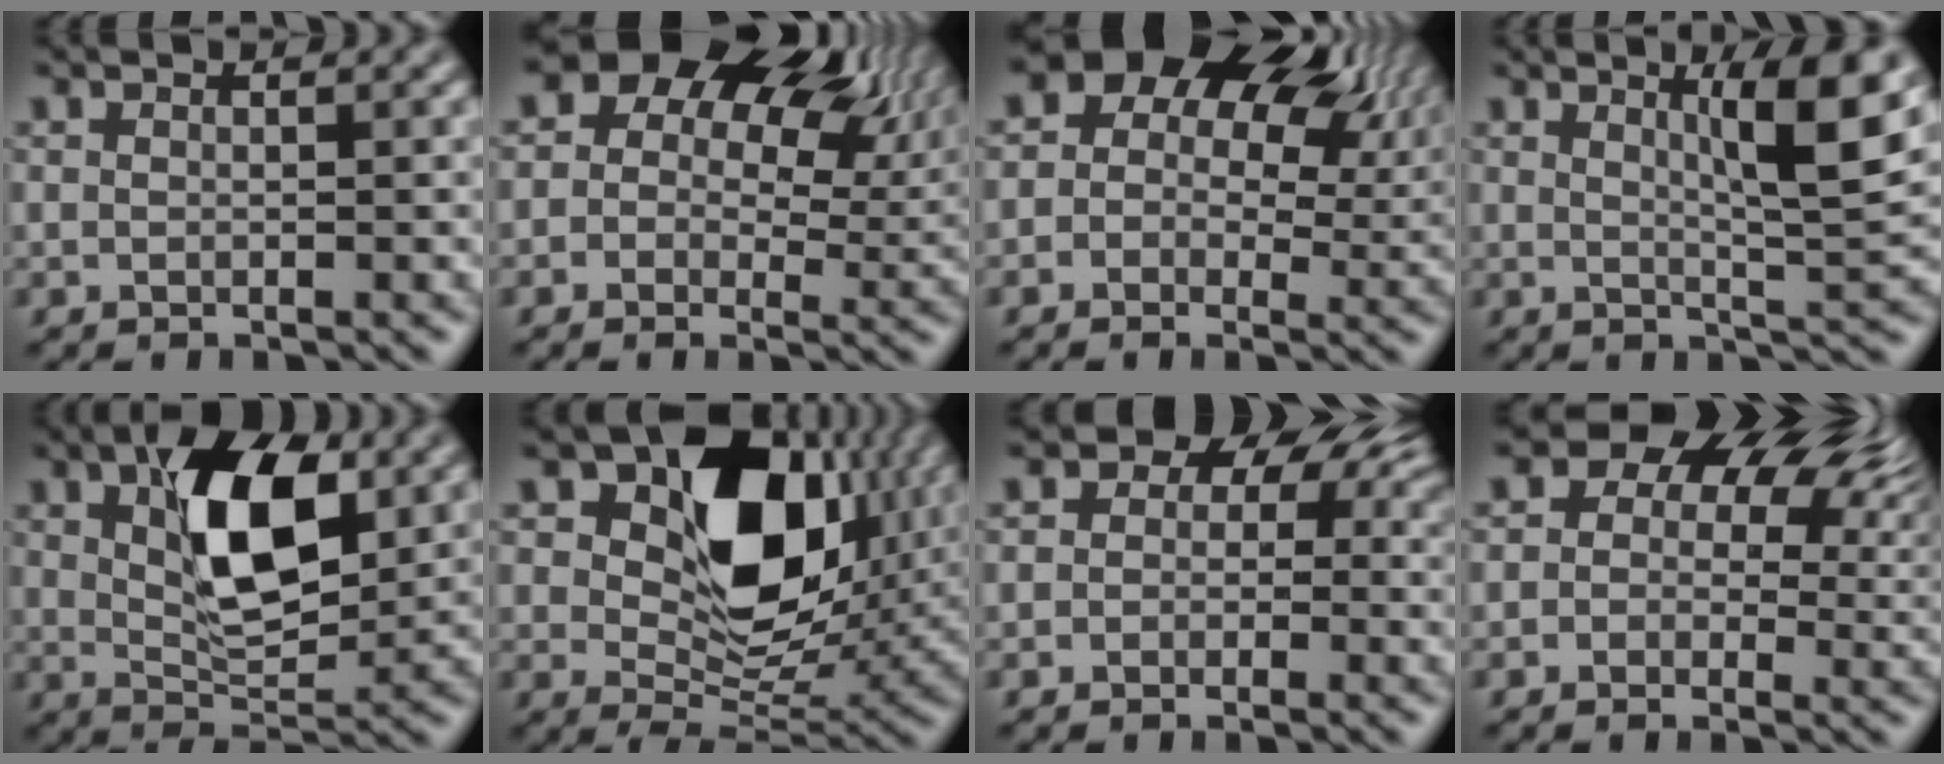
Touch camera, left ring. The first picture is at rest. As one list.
[{"total": 14.7, "force": [6.2, 9.9, 8.9], "torque": [-0.135, 0.063, 0.093]}, {"total": 12.9, "force": [5.5, 8.9, 7.5], "torque": [-0.104, 0.062, 0.076]}, {"total": 5.9, "force": [2.3, 0.8, 5.4], "torque": [-0.072, -0.002, 0.037]}, {"total": 8.8, "force": [2.2, 4.2, 7.4], "torque": [-0.124, 0.010, 0.036]}, {"total": 12.2, "force": [3.6, 7.6, 8.8], "torque": [-0.125, 0.004, 0.062]}, {"total": 8.1, "force": [1.7, 6.4, 4.6], "torque": [-0.051, 0.036, -0.005]}, {"total": 12.4, "force": [4.4, 8.5, 7.9], "torque": [-0.103, 0.038, 0.061]}]